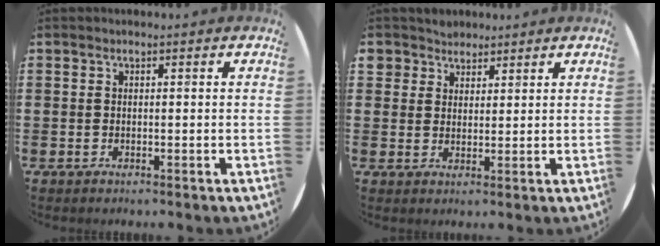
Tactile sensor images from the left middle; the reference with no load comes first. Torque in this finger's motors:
{"motor_torque": [-0.02, 0.02, 0.06, 0.02]}